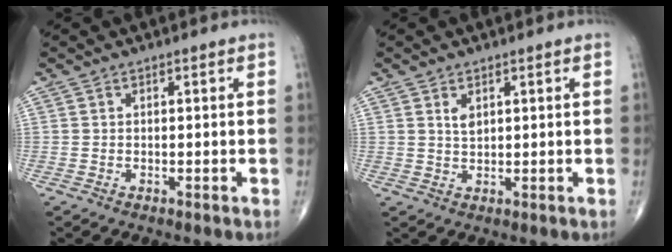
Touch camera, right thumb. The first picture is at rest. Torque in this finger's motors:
{"motor_torque": [0.39, 0.34, 0.15, -0.27, 0.11]}